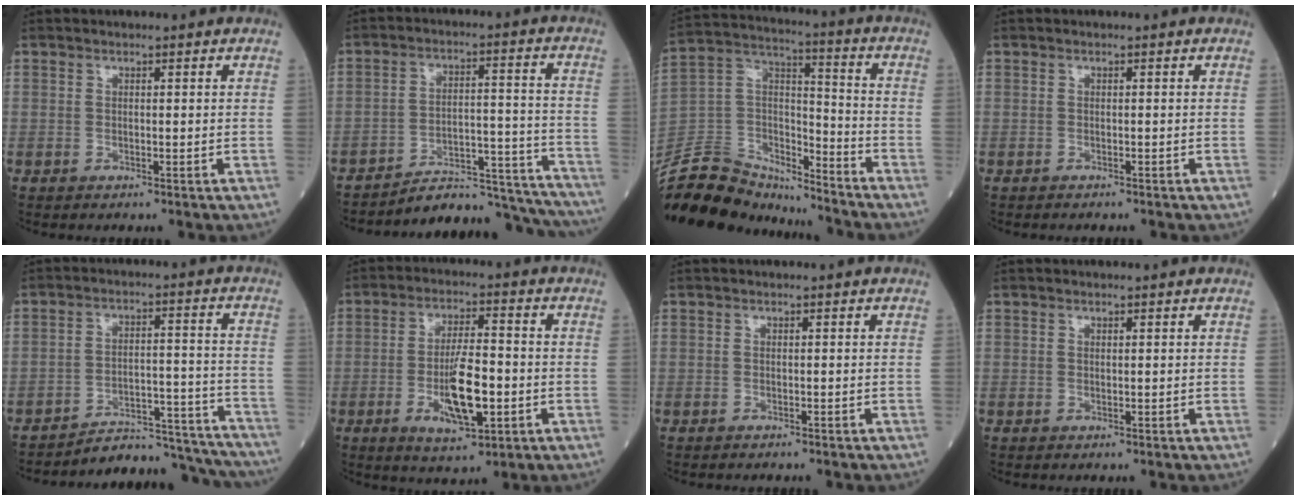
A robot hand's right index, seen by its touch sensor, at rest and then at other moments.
{"total": 16.3, "force": [-16.1, 1.5, 2.1], "torque": [-0.010, 0.048, -0.225]}
{"total": 18.9, "force": [-17.7, 4.9, 4.6], "torque": [-0.094, 0.041, -0.305]}
{"total": 1.2, "force": [-1.1, 0.4, 0.3], "torque": [-0.009, -0.001, -0.015]}
{"total": 14.8, "force": [-14.6, 1.8, 1.1], "torque": [0.007, 0.045, -0.201]}
{"total": 9.7, "force": [-2.5, 2.5, 9.0], "torque": [-0.169, -0.006, -0.039]}
{"total": 0.6, "force": [-0.5, 0.1, 0.2], "torque": [-0.005, 0.000, -0.011]}
{"total": 0.0}